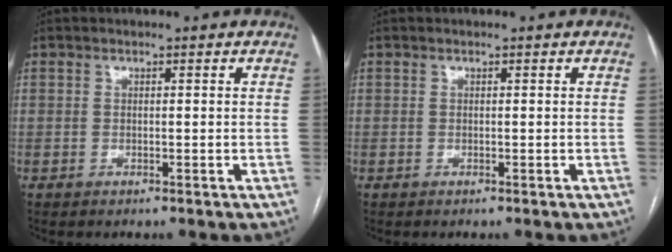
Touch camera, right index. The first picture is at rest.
{"total": 0.0}